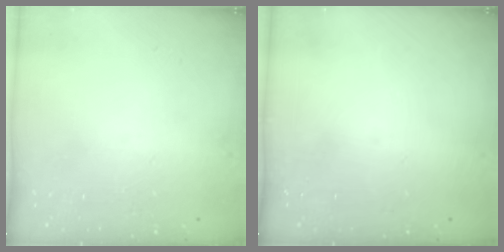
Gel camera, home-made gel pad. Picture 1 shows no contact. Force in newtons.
{"total": 0.0}